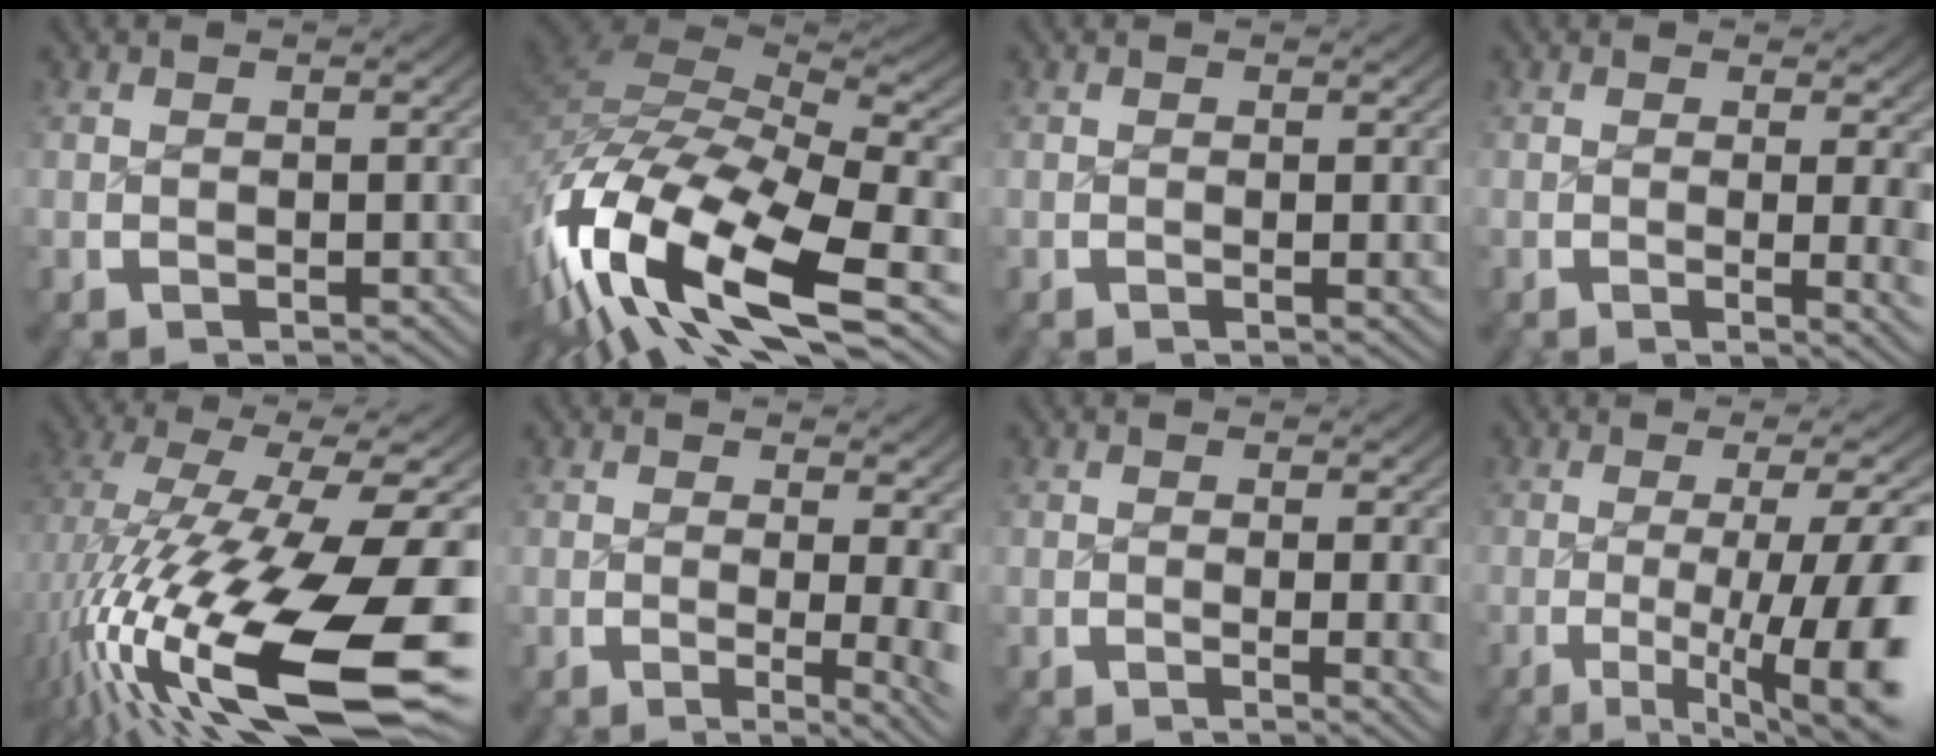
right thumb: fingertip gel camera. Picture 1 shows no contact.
{"total": 15.0, "force": [-1.1, 8.7, 12.2], "torque": [-0.280, -0.032, 0.002]}
{"total": 1.0, "force": [0.0, 0.1, 1.0], "torque": [-0.011, -0.002, -0.001]}
{"total": 3.4, "force": [-0.2, 1.0, 3.2], "torque": [-0.046, -0.013, -0.002]}
{"total": 17.9, "force": [-3.2, 8.5, 15.4], "torque": [-0.290, -0.053, -0.007]}
{"total": 4.4, "force": [-0.4, 1.7, 4.0], "torque": [-0.051, -0.022, -0.003]}
{"total": 2.5, "force": [-0.1, 0.6, 2.5], "torque": [-0.032, -0.008, -0.001]}
{"total": 10.5, "force": [-2.8, 4.9, 8.8], "torque": [-0.156, -0.037, -0.024]}